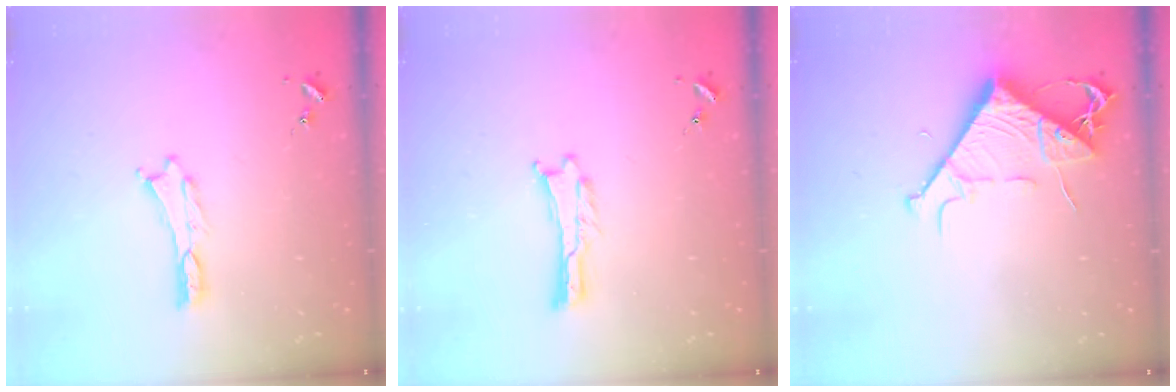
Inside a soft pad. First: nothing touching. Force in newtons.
{"total": 0.0}
{"total": 8.5, "press": 8.4, "slide": 1.1}